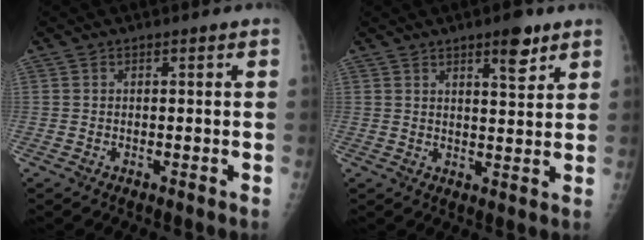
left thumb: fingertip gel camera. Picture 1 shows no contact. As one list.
[{"total": 5.8, "force": [3.7, 1.7, 4.1], "torque": [-0.048, -0.022, 0.053]}]